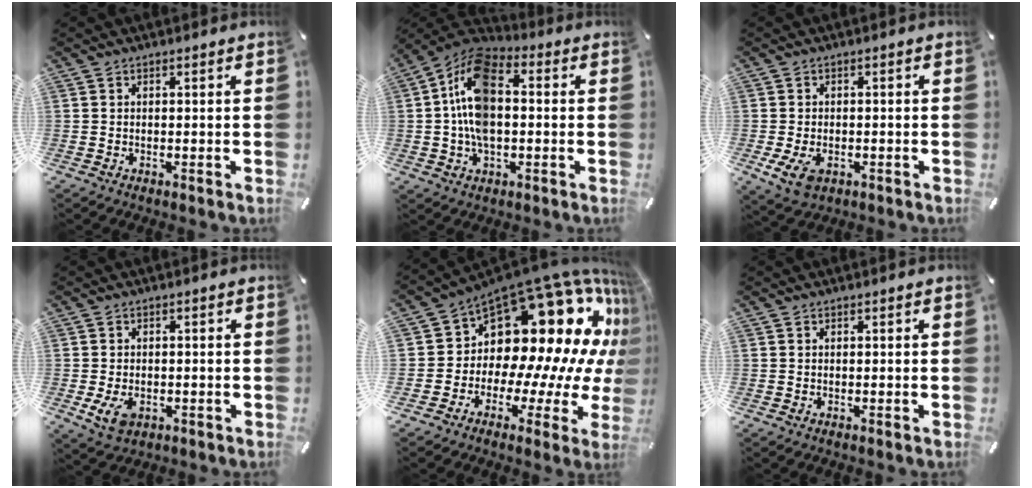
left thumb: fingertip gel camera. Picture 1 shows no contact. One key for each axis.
{"total": 14.2, "fx": 0.1, "fy": 8.8, "fz": 11.2, "tx": -0.230, "ty": 0.011, "tz": 0.002}
{"total": 4.7, "fx": -1.8, "fy": 3.2, "fz": 2.9, "tx": -0.074, "ty": 0.000, "tz": -0.035}
{"total": 4.3, "fx": -1.3, "fy": 3.0, "fz": 2.7, "tx": -0.058, "ty": -0.003, "tz": -0.028}
{"total": 22.8, "fx": 10.9, "fy": 12.8, "fz": 15.5, "tx": -0.206, "ty": -0.141, "tz": 0.212}
{"total": 0.0}